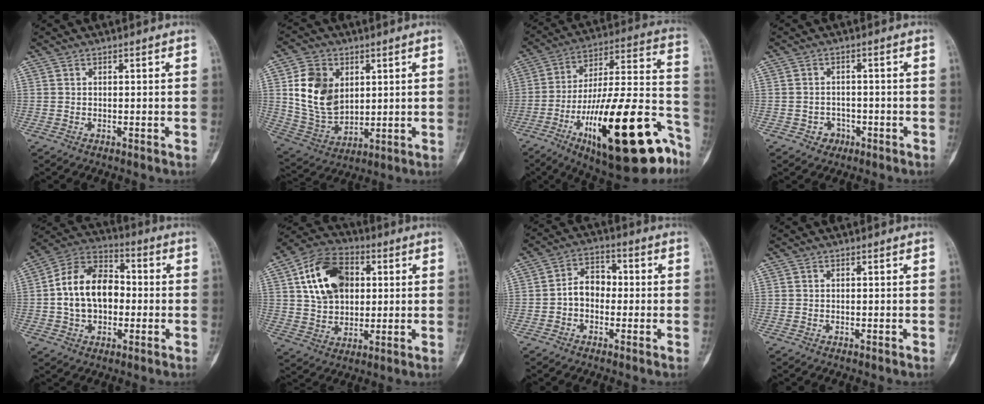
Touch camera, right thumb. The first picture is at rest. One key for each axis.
{"total": 14.4, "fx": 3.8, "fy": 10.9, "fz": 8.7, "tx": -0.129, "ty": -0.016, "tz": 0.085}
{"total": 31.7, "fx": -15.2, "fy": 9.8, "fz": 26.1, "tx": -0.358, "ty": 0.076, "tz": -0.231}
{"total": 2.9, "fx": -1.4, "fy": 2.5, "fz": 0.6, "tx": 0.011, "ty": 0.015, "tz": -0.021}
{"total": 14.7, "fx": -0.4, "fy": 10.1, "fz": 10.7, "tx": -0.165, "ty": 0.035, "tz": -0.015}
{"total": 15.6, "fx": 4.0, "fy": 10.9, "fz": 10.5, "tx": -0.154, "ty": 0.006, "tz": 0.065}
{"total": 6.1, "fx": -0.8, "fy": 4.5, "fz": 4.0, "tx": -0.043, "ty": 0.027, "tz": -0.027}
{"total": 0.0}